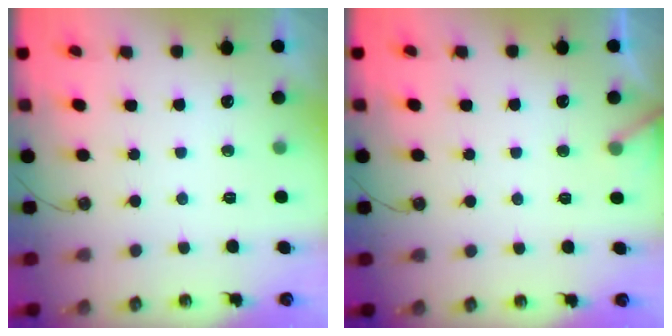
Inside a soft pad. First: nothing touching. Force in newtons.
{"total": 5.1, "press": 5.0, "slide": 0.2}